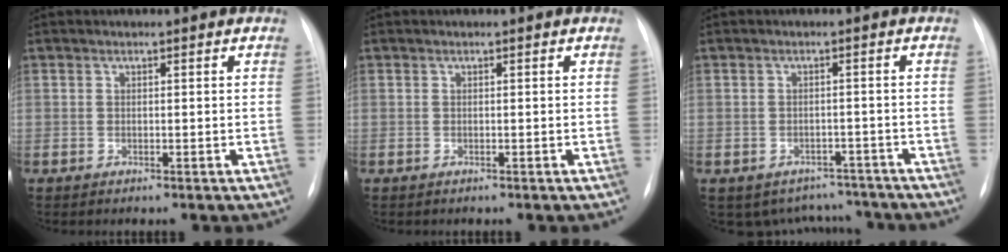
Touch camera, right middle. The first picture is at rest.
{"total": 0.0}
{"total": 7.0, "force": [-5.9, 3.6, 0.1], "torque": [0.012, 0.025, -0.071]}